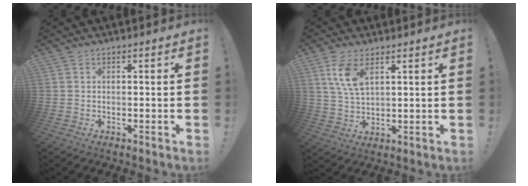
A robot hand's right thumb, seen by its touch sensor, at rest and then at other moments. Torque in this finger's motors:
{"motor_torque": [0.02, 0.62, 0.73, 0.17, 0.29]}